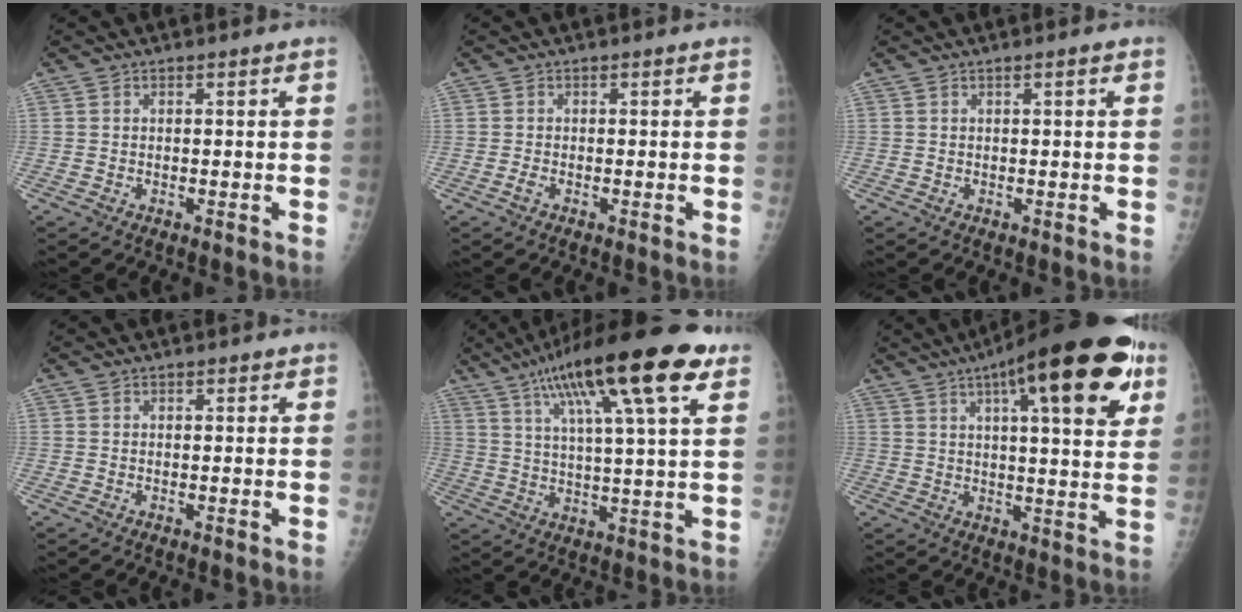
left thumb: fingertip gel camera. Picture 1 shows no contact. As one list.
[{"total": 0.9, "force": [-0.5, 0.4, 0.6], "torque": [-0.014, -0.002, -0.011]}, {"total": 0.9, "force": [0.4, 0.2, 0.8], "torque": [-0.014, 0.001, 0.005]}, {"total": 0.6, "force": [0.3, 0.4, 0.1], "torque": [0.002, -0.001, 0.002]}, {"total": 21.4, "force": [11.5, 4.2, 17.6], "torque": [-0.285, -0.011, 0.183]}, {"total": 23.4, "force": [11.3, 6.5, 19.5], "torque": [-0.265, -0.010, 0.155]}]